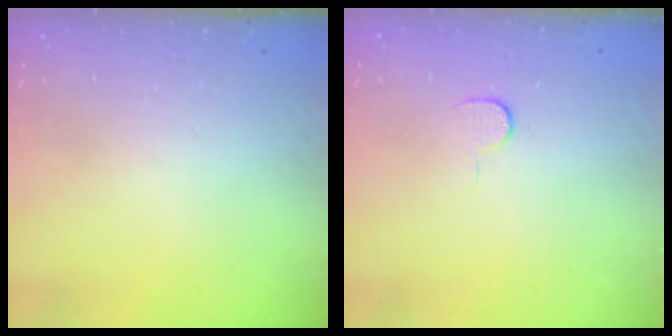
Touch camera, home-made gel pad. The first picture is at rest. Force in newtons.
{"total": 5.6, "press": 5.6, "slide": 0.4}